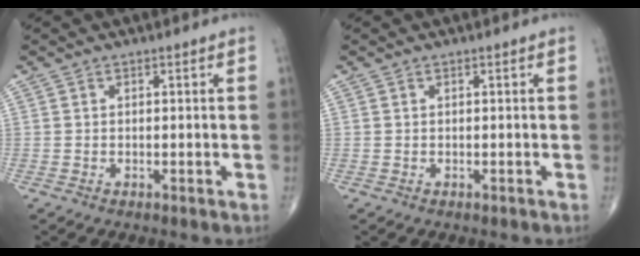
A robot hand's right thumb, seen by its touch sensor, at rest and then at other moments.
{"total": 0.0}